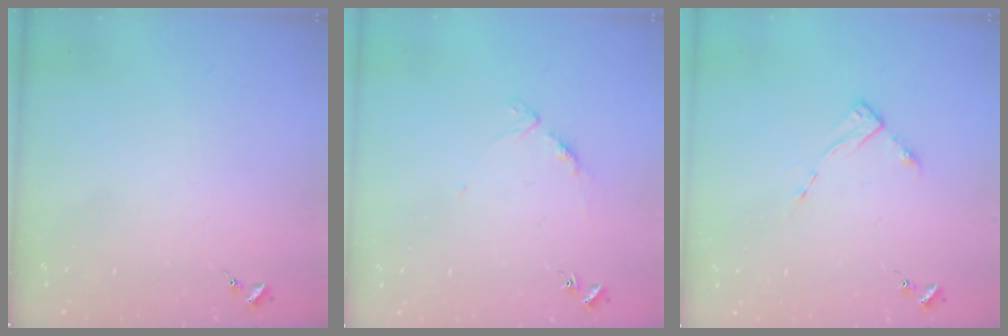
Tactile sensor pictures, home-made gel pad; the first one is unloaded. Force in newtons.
{"total": 5.5, "press": 5.5, "slide": 0.4}
{"total": 2.8, "press": 2.8, "slide": 0.4}